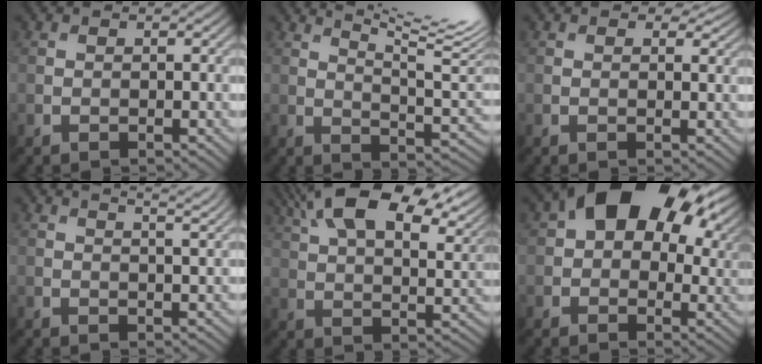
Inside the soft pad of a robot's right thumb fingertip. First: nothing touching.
{"total": 13.6, "force": [8.5, 3.0, 10.2], "torque": [-0.164, 0.016, 0.130]}
{"total": 3.3, "force": [2.2, 1.7, 1.8], "torque": [-0.032, -0.002, 0.029]}
{"total": 5.1, "force": [4.0, 1.2, 3.0], "torque": [-0.033, 0.017, 0.044]}
{"total": 16.8, "force": [10.0, 7.2, 11.4], "torque": [-0.217, 0.022, 0.161]}
{"total": 16.3, "force": [6.0, 10.7, 10.7], "torque": [-0.143, 0.021, 0.106]}